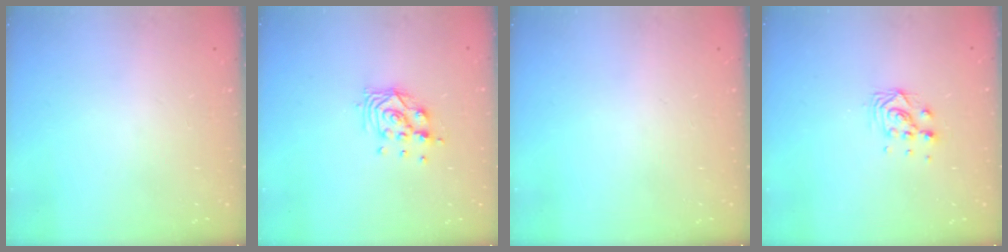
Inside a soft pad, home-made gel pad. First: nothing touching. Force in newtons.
{"total": 9.3, "press": 9.3, "slide": 0.9}
{"total": 0.0}
{"total": 6.6, "press": 6.6, "slide": 0.4}